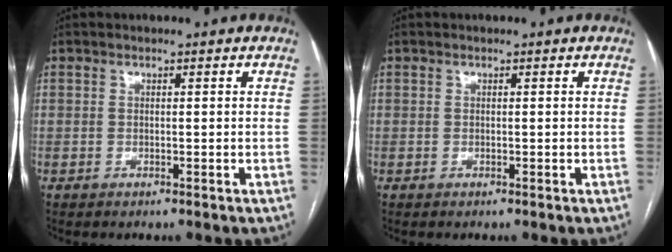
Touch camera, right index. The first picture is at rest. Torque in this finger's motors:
{"motor_torque": [0.03, 0.02, 0.00, 0.00]}